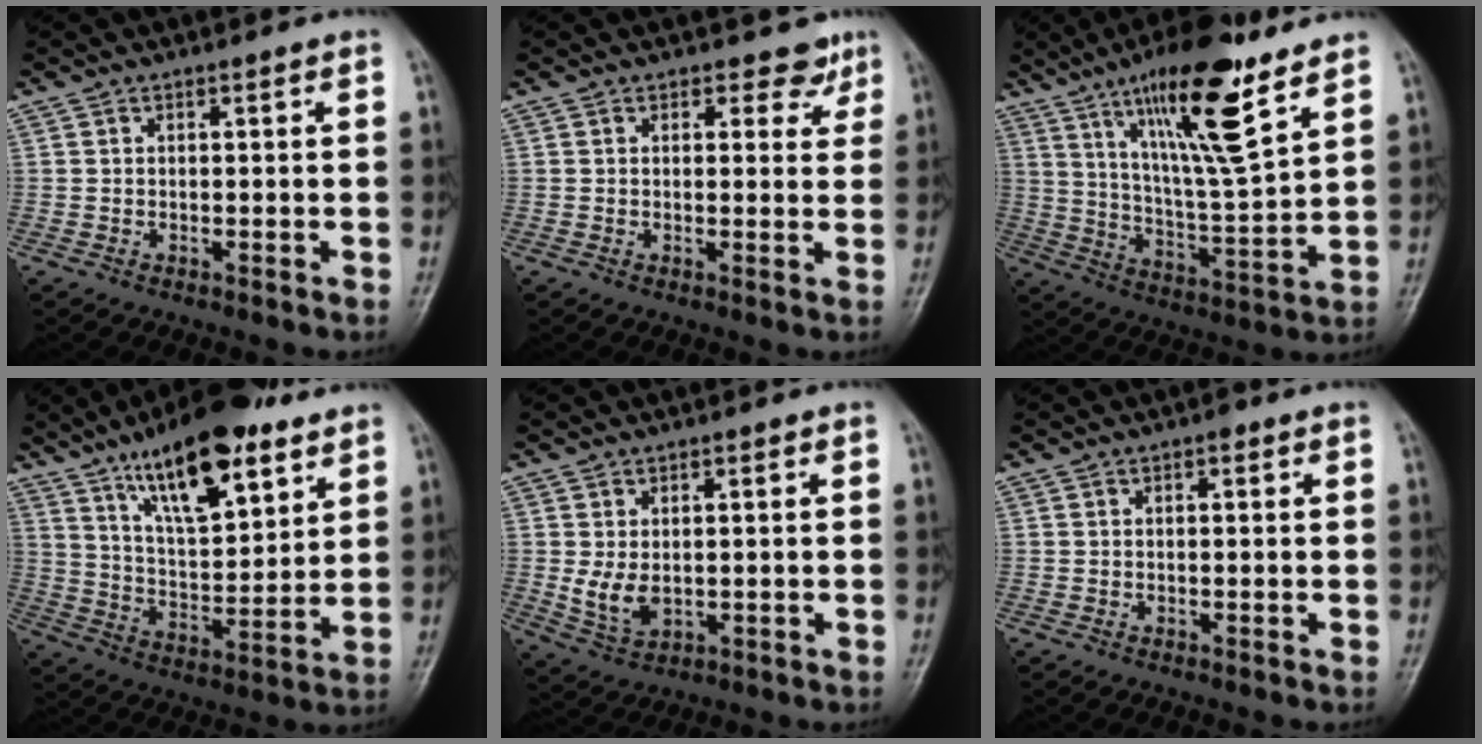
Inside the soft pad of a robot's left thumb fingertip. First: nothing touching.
{"total": 3.4, "force": [2.6, 2.2, 0.5], "torque": [0.020, -0.017, 0.023]}
{"total": 18.4, "force": [11.0, 3.6, 14.3], "torque": [-0.225, -0.058, 0.194]}
{"total": 19.2, "force": [11.6, 6.9, 13.7], "torque": [-0.189, -0.054, 0.202]}
{"total": 5.1, "force": [0.2, 3.6, 3.6], "torque": [-0.059, -0.015, 0.016]}
{"total": 1.0, "force": [0.5, 0.5, 0.7], "torque": [-0.007, 0.001, 0.002]}